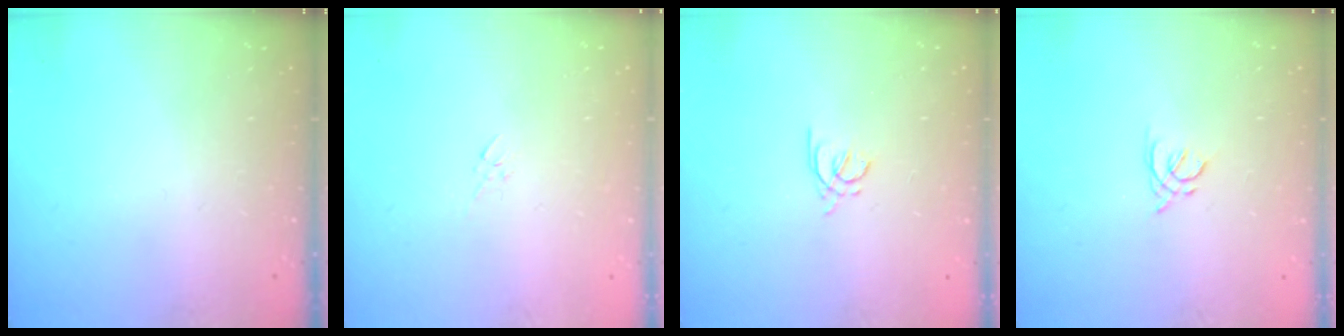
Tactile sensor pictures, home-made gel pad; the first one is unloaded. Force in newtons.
{"total": 2.2, "press": 2.1, "slide": 0.4}
{"total": 3.8, "press": 3.8, "slide": 0.7}
{"total": 2.7, "press": 2.7, "slide": 0.3}